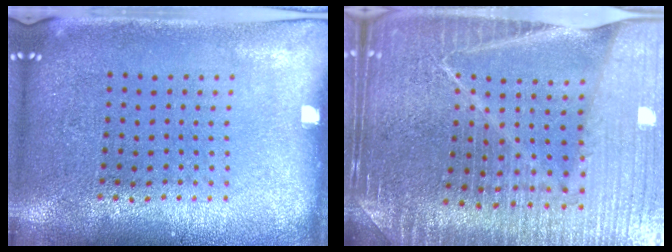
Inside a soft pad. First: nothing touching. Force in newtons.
{"total": 4.6, "press": 4.3, "slide": 1.6}